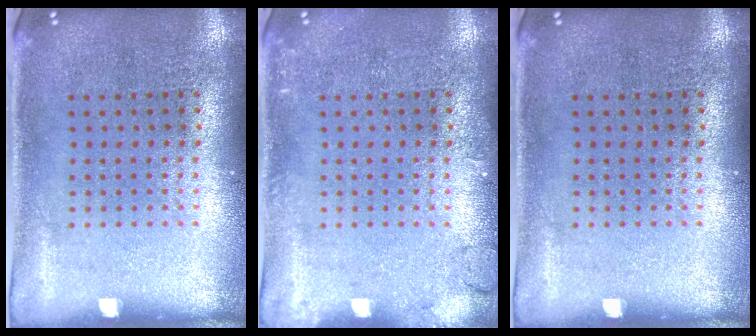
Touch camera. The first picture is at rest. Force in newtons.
{"total": 1.4, "press": 1.4, "slide": 0.2}
{"total": 0.0}